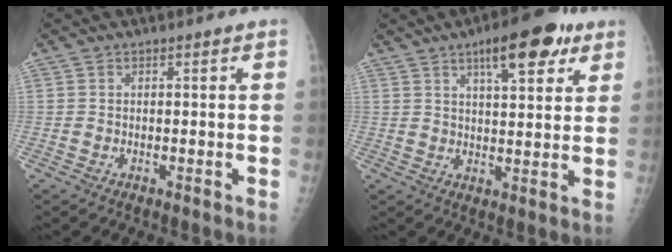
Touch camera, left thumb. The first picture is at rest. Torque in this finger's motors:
{"motor_torque": [1.29, 1.35, 0.86, -0.33, 0.06]}